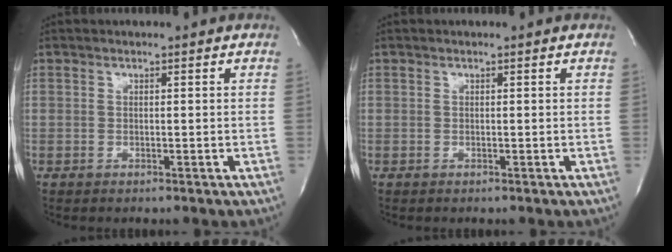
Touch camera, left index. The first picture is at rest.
{"total": 0.0}